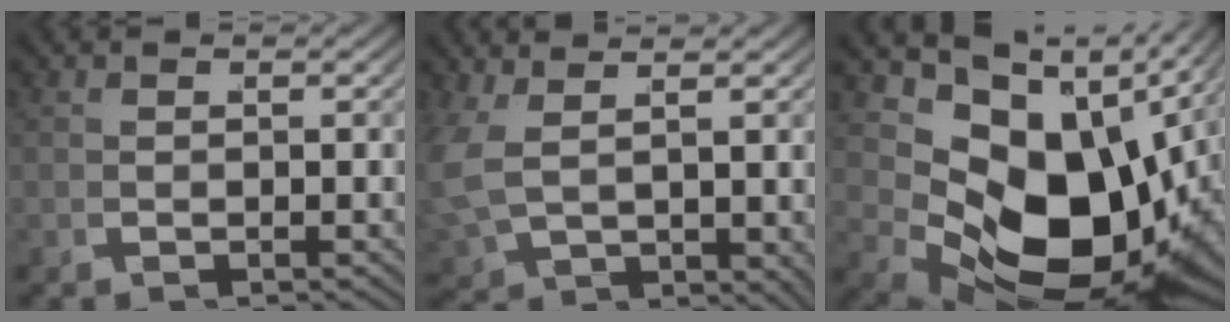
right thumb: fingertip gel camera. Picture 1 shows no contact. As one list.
[{"total": 5.4, "force": [1.8, 3.5, 3.6], "torque": [-0.098, -0.019, 0.052]}, {"total": 17.9, "force": [0.6, 10.5, 14.5], "torque": [-0.234, -0.041, 0.033]}]